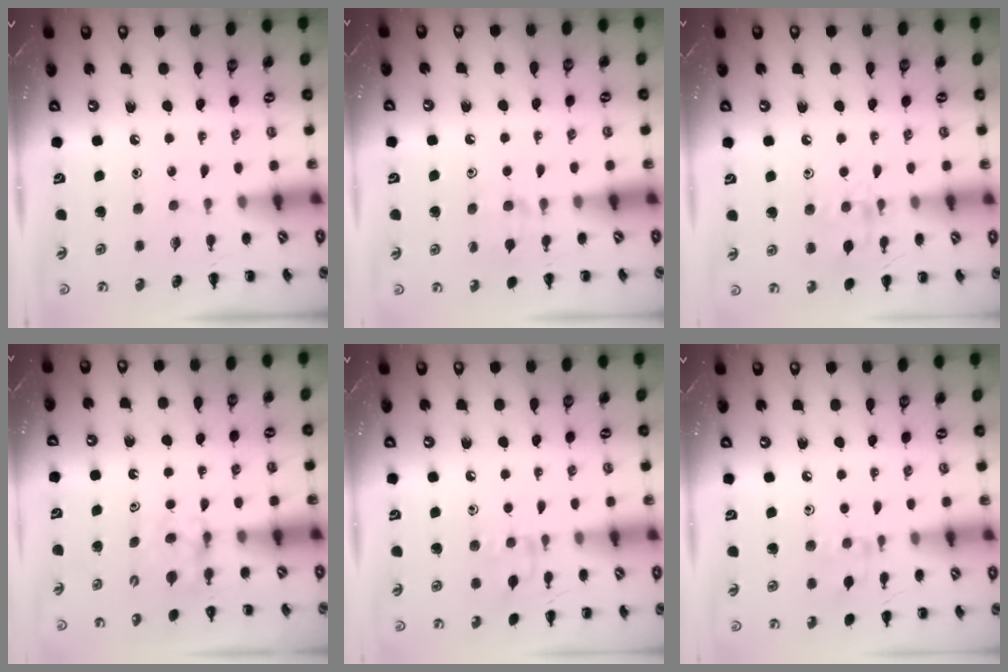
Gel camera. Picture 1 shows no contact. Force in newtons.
{"total": 7.0, "press": 6.7, "slide": 2.2}
{"total": 9.1, "press": 9.0, "slide": 0.8}
{"total": 3.7, "press": 3.6, "slide": 0.7}
{"total": 6.7, "press": 6.7, "slide": 0.8}
{"total": 7.4, "press": 7.3, "slide": 1.5}